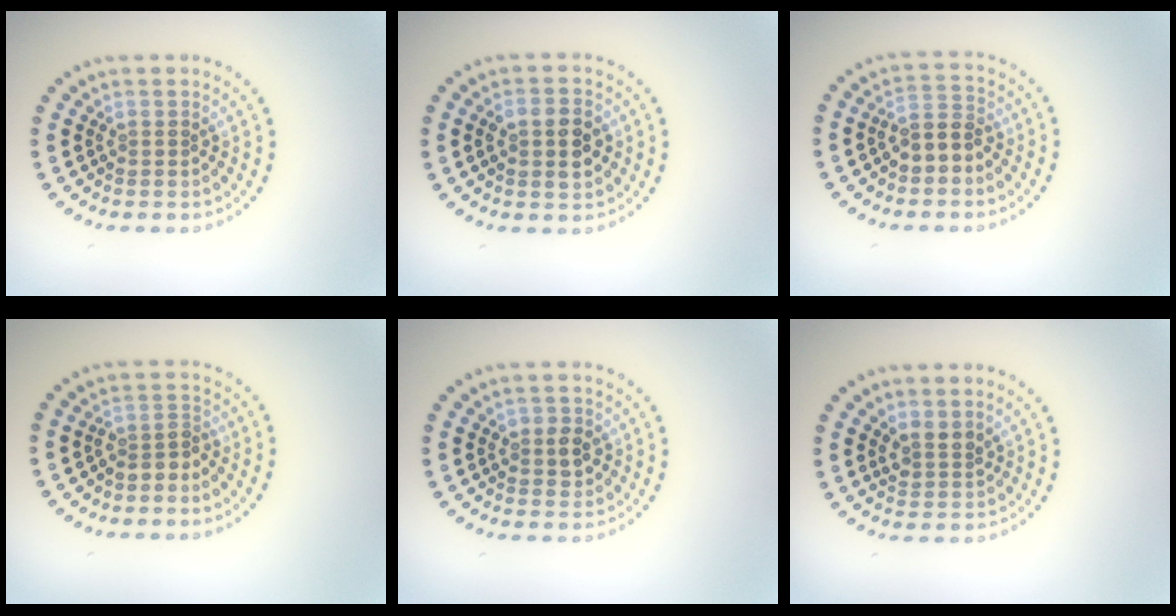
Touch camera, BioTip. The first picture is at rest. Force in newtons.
{"total": 3.4, "press": 3.4, "slide": 0.3}
{"total": 2.9, "press": 2.7, "slide": 1.1}
{"total": 1.9, "press": 1.4, "slide": 1.2}
{"total": 2.0, "press": 1.9, "slide": 0.4}
{"total": 2.0, "press": 1.5, "slide": 1.3}